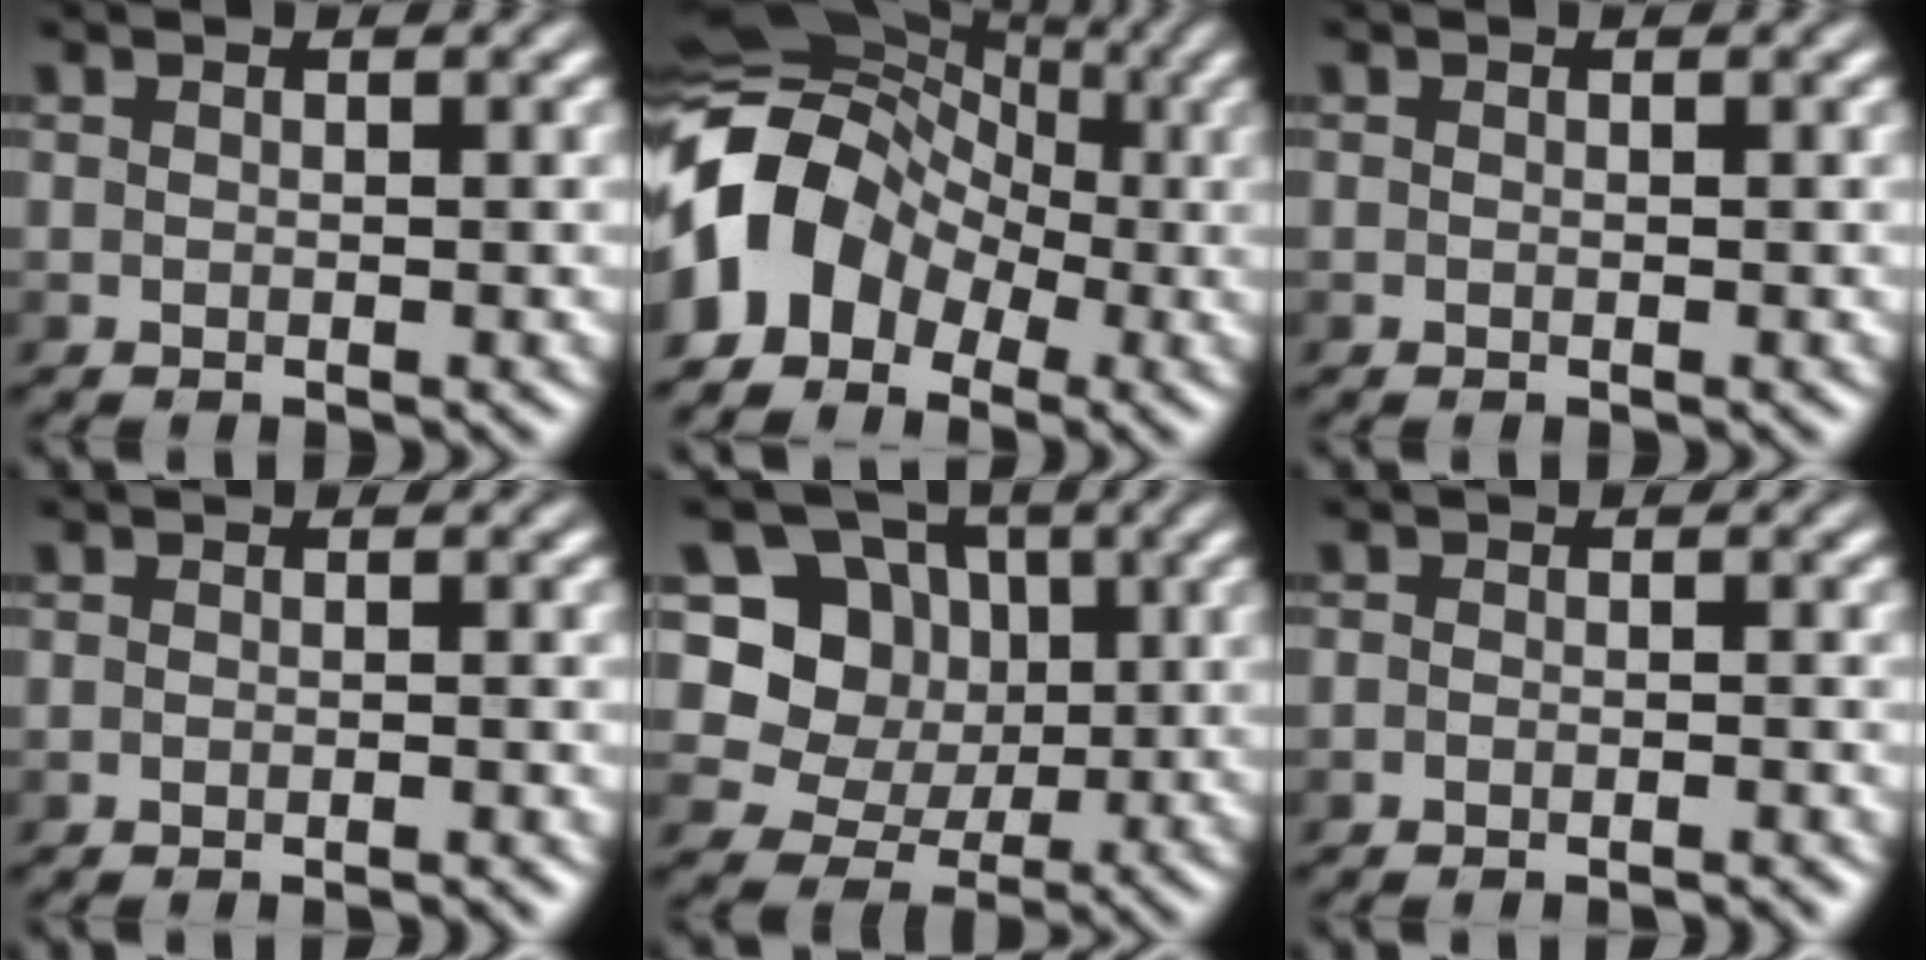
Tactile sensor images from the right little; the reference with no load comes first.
{"total": 9.9, "force": [-2.6, 7.8, 5.6], "torque": [-0.101, 0.011, -0.067]}
{"total": 0.0}
{"total": 1.6, "force": [-1.4, 0.1, 0.7], "torque": [-0.004, 0.001, -0.021]}
{"total": 8.0, "force": [1.9, 7.1, 3.1], "torque": [-0.055, 0.006, 0.023]}
{"total": 2.3, "force": [-2.1, 0.3, 0.8], "torque": [-0.011, 0.013, -0.029]}